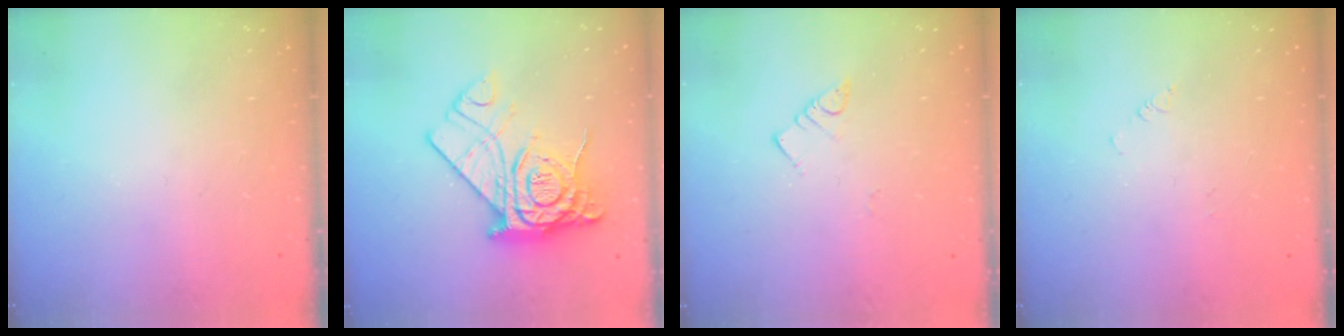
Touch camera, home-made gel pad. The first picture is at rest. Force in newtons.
{"total": 18.3, "press": 18.2, "slide": 1.7}
{"total": 3.0, "press": 3.0, "slide": 0.2}
{"total": 1.4, "press": 1.3, "slide": 0.3}